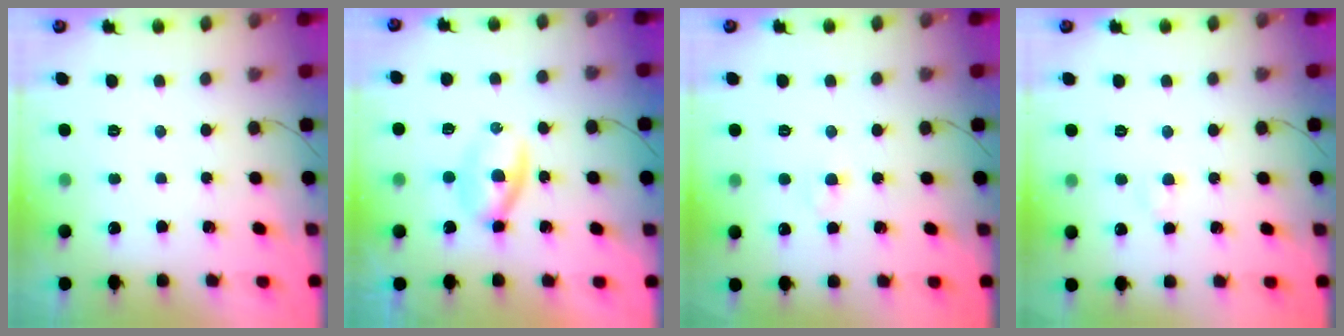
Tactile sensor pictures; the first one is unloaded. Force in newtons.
{"total": 3.3, "press": 3.2, "slide": 1.1}
{"total": 2.6, "press": 2.4, "slide": 1.0}
{"total": 2.6, "press": 2.4, "slide": 0.9}